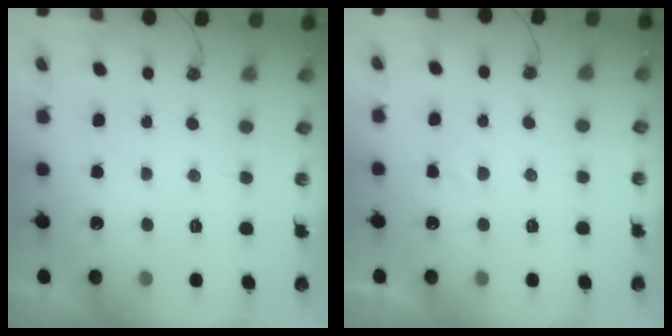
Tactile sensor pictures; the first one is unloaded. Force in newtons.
{"total": 2.9, "press": 2.9, "slide": 0.4}